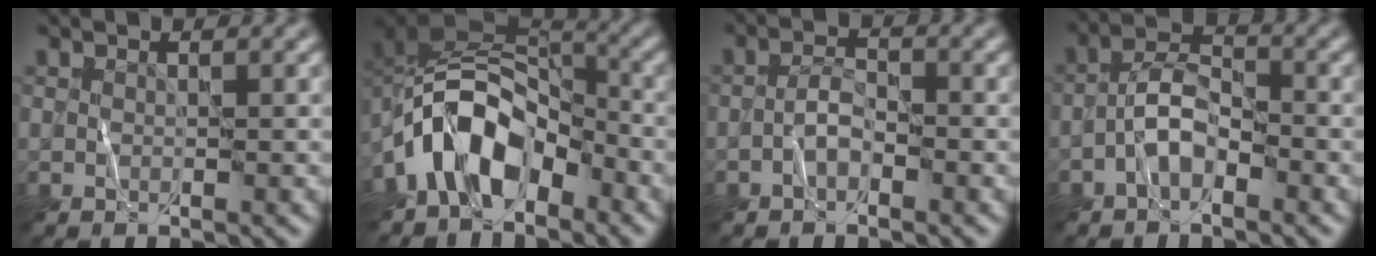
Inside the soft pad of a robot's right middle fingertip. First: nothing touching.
{"total": 8.6, "force": [-4.1, 5.3, 5.4], "torque": [-0.080, 0.013, -0.094]}
{"total": 1.7, "force": [-0.9, 0.8, 1.2], "torque": [-0.021, 0.007, -0.022]}
{"total": 3.3, "force": [-1.8, 1.5, 2.3], "torque": [-0.038, 0.015, -0.045]}